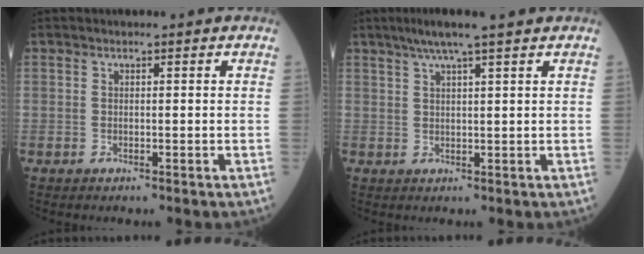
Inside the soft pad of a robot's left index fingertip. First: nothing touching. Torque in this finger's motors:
{"motor_torque": [0.37, -0.52, 0.11, 0.08]}